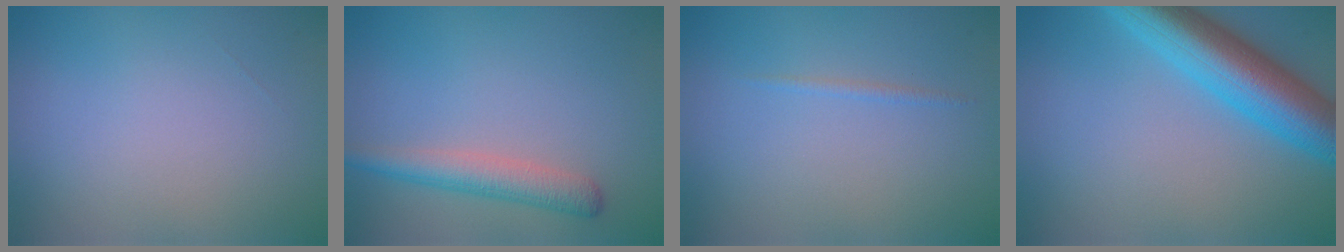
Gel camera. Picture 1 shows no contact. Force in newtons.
{"total": 3.2, "press": 3.2, "slide": 0.2}
{"total": 0.5, "press": 0.5, "slide": 0.1}
{"total": 8.2, "press": 8.2, "slide": 0.2}